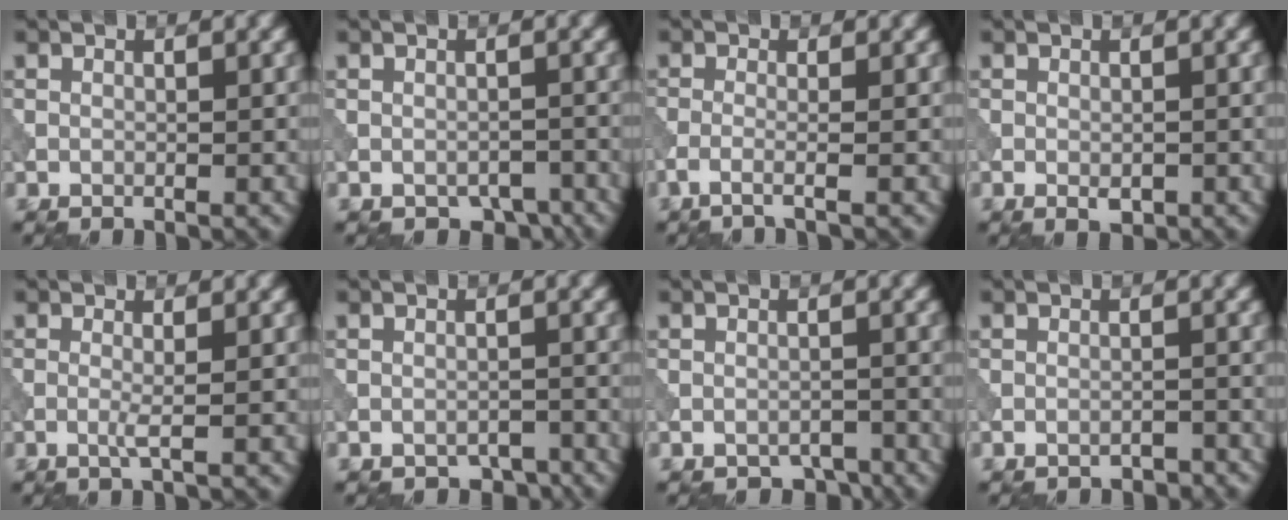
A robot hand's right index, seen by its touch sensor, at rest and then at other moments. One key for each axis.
{"total": 2.3, "fx": -1.6, "fy": 1.2, "fz": 1.0, "tx": -0.013, "ty": -0.011, "tz": -0.020}
{"total": 2.3, "fx": -1.0, "fy": 0.7, "fz": 2.0, "tx": -0.021, "ty": -0.002, "tz": -0.034}
{"total": 1.1, "fx": -0.4, "fy": 0.6, "fz": 0.9, "tx": -0.015, "ty": -0.003, "tz": -0.005}
{"total": 1.3, "fx": -0.2, "fy": 0.1, "fz": 1.3, "tx": -0.029, "ty": -0.003, "tz": -0.007}
{"total": 2.0, "fx": -1.7, "fy": 0.8, "fz": 0.4, "tx": -0.002, "ty": -0.002, "tz": -0.023}
{"total": 1.9, "fx": -1.7, "fy": 0.7, "fz": 0.4, "tx": -0.002, "ty": -0.001, "tz": -0.024}
{"total": 1.9, "fx": -1.8, "fy": 0.2, "fz": 0.3, "tx": -0.002, "ty": 0.002, "tz": -0.028}